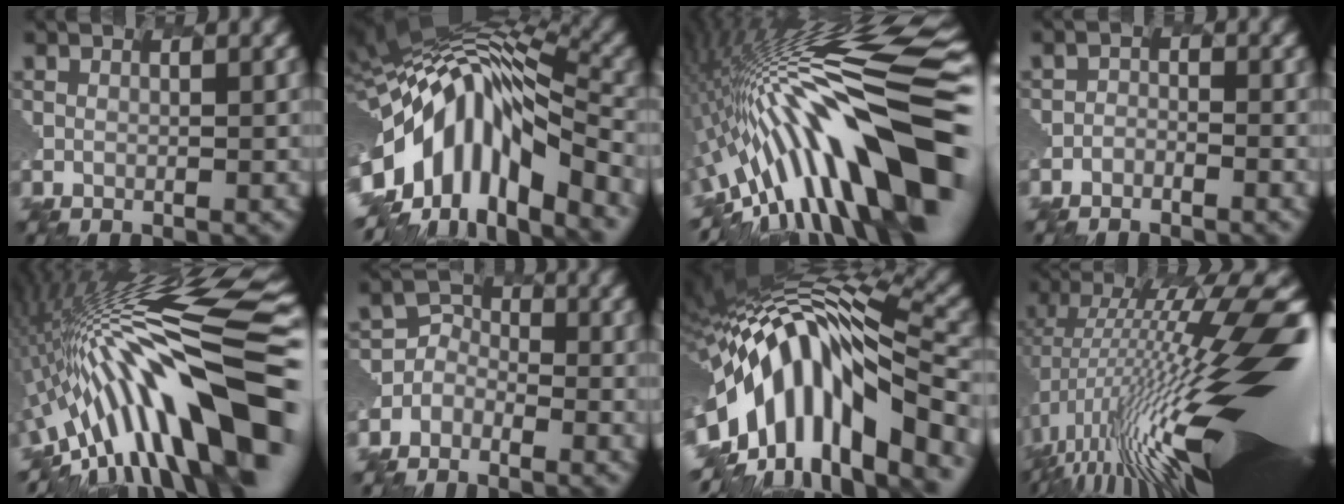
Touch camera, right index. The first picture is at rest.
{"total": 11.0, "force": [-4.6, 5.3, 8.5], "torque": [-0.170, 0.011, -0.085]}
{"total": 14.8, "force": [-4.0, 3.5, 13.8], "torque": [-0.219, 0.051, -0.094]}
{"total": 2.4, "force": [-1.3, -0.4, -2.0], "torque": [0.011, -0.002, -0.030]}
{"total": 13.7, "force": [-4.6, 3.1, 12.5], "torque": [-0.204, 0.046, -0.096]}
{"total": 2.4, "force": [-1.8, 1.2, -1.1], "torque": [0.005, 0.004, -0.046]}
{"total": 10.9, "force": [-5.2, 5.0, 8.2], "torque": [-0.151, 0.020, -0.091]}
{"total": 17.4, "force": [-0.7, 3.9, 17.0], "torque": [-0.291, 0.018, -0.023]}